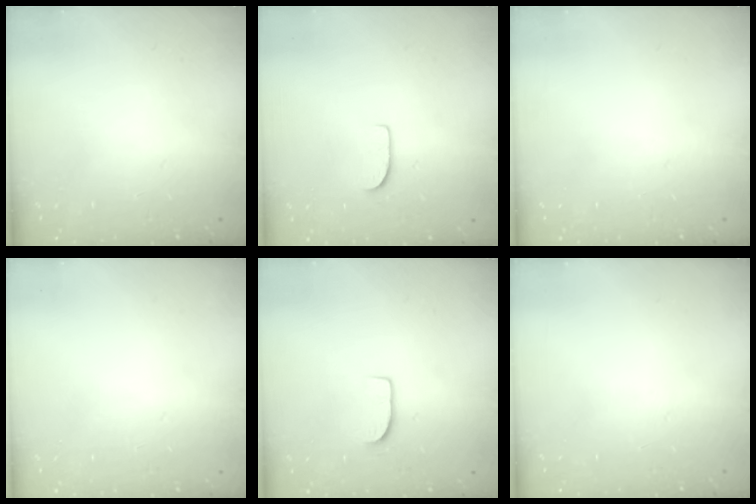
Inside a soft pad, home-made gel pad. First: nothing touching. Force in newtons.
{"total": 6.1, "press": 6.1, "slide": 0.5}
{"total": 0.0}
{"total": 0.0}
{"total": 5.8, "press": 5.8, "slide": 0.5}
{"total": 0.0}